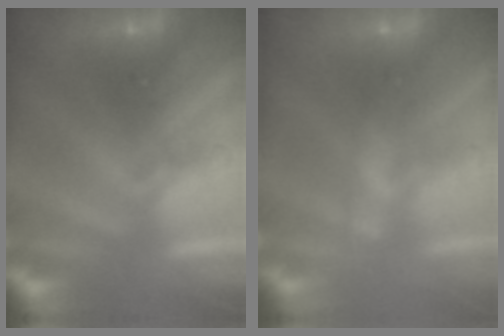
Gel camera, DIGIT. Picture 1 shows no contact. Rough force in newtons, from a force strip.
{"total": 2.6}